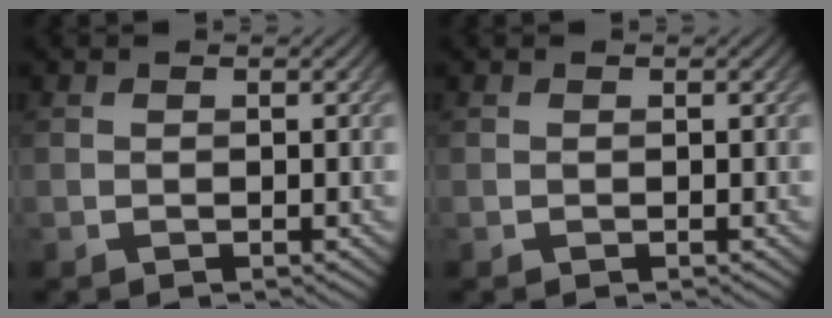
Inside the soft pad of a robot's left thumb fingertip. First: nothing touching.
{"total": 0.0}